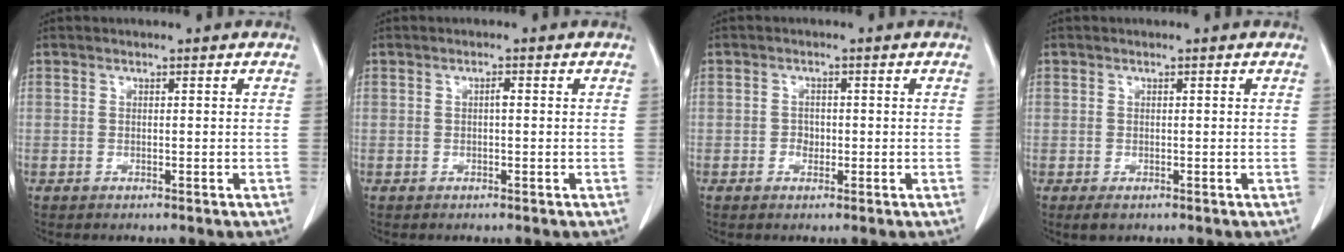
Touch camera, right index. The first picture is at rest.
{"total": 0.8, "force": [0.0, 0.1, 0.7], "torque": [-0.012, 0.002, 0.000]}
{"total": 1.5, "force": [-0.4, 1.2, 0.8], "torque": [-0.010, 0.006, -0.005]}
{"total": 1.5, "force": [-0.8, 1.1, 0.8], "torque": [-0.012, 0.000, -0.006]}